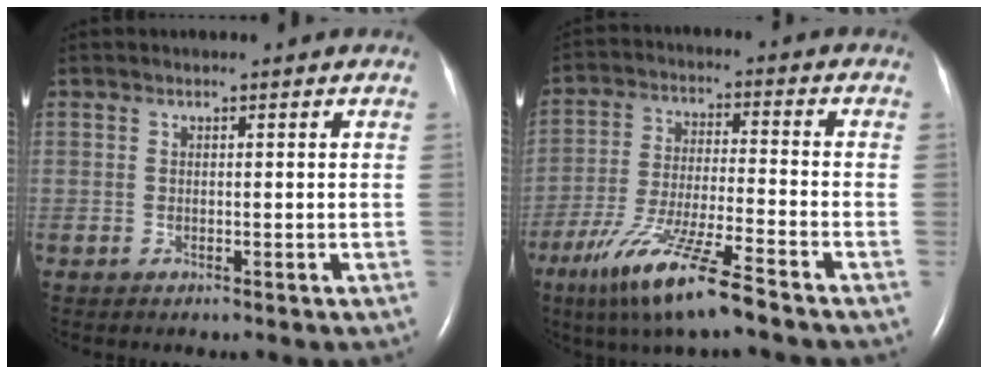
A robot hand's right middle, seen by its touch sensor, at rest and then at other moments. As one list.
[{"total": 12.2, "force": [-8.2, 0.3, 9.0], "torque": [-0.183, -0.034, -0.151]}]